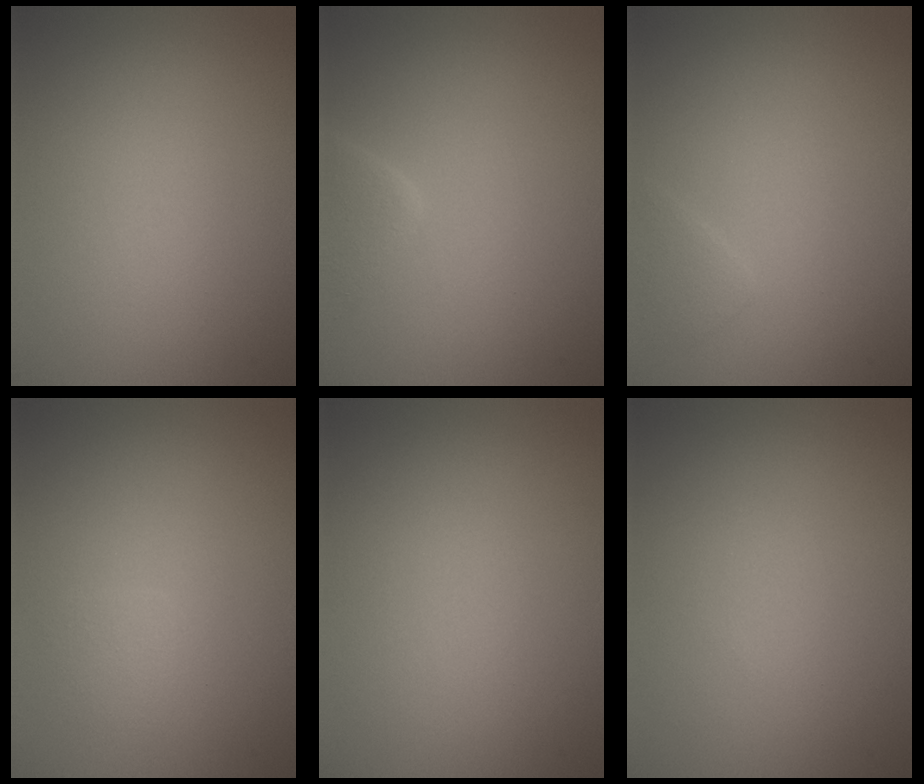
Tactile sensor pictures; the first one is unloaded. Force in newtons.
{"total": 2.8, "press": 2.8, "slide": 0.2}
{"total": 1.1, "press": 1.1, "slide": 0.0}
{"total": 1.1, "press": 1.1, "slide": 0.1}
{"total": 0.0}
{"total": 0.0}